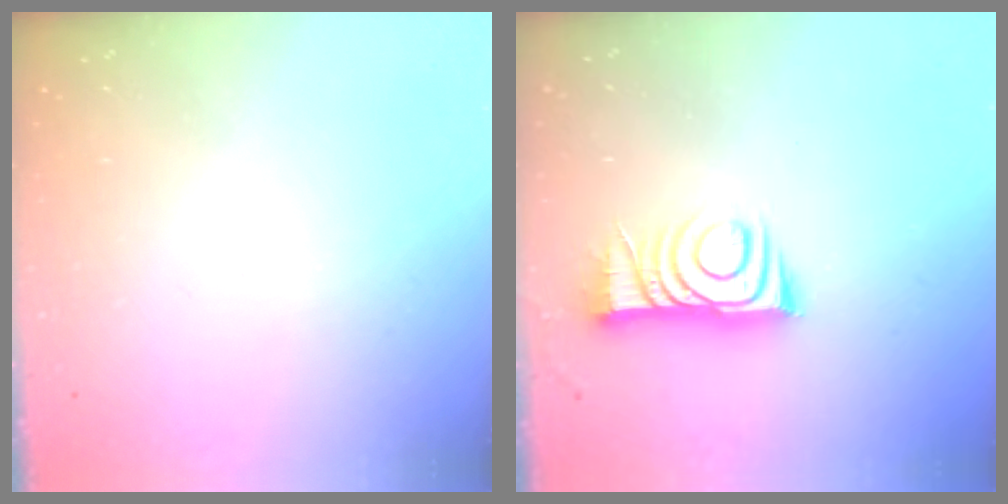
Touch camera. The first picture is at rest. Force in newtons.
{"total": 9.3, "press": 9.3, "slide": 0.6}